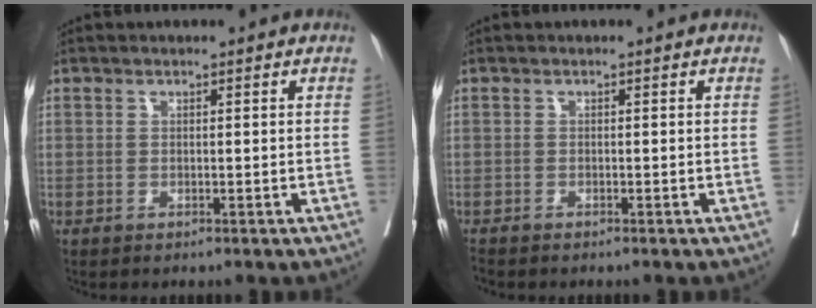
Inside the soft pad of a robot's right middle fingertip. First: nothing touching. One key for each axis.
{"total": 1.0, "fx": -1.0, "fy": 0.1, "fz": 0.1, "tx": -0.005, "ty": -0.004, "tz": -0.018}